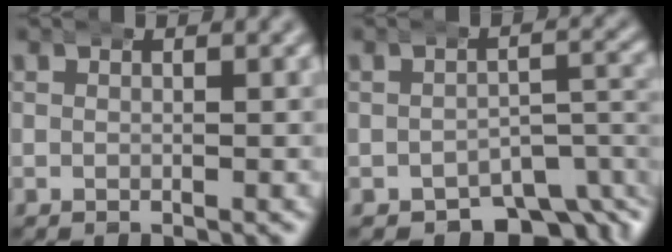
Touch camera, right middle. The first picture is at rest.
{"total": 6.8, "force": [-5.0, 3.1, 3.3], "torque": [-0.014, 0.006, -0.082]}